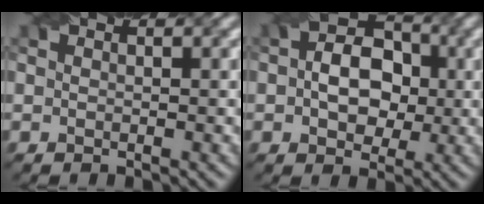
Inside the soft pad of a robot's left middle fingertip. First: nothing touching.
{"total": 6.1, "force": [0.1, 4.3, 4.3], "torque": [-0.071, 0.008, -0.006]}